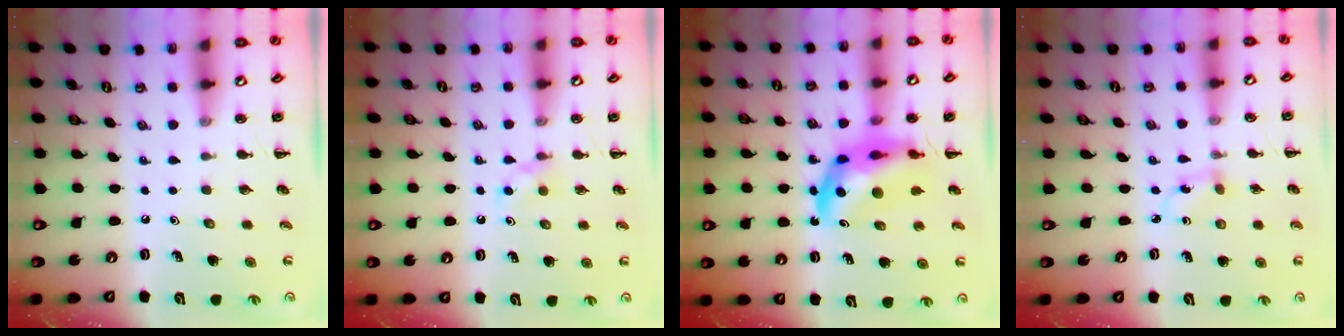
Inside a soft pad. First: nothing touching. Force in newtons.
{"total": 3.5, "press": 3.4, "slide": 1.1}
{"total": 13.4, "press": 12.9, "slide": 3.7}
{"total": 2.2, "press": 2.0, "slide": 1.0}